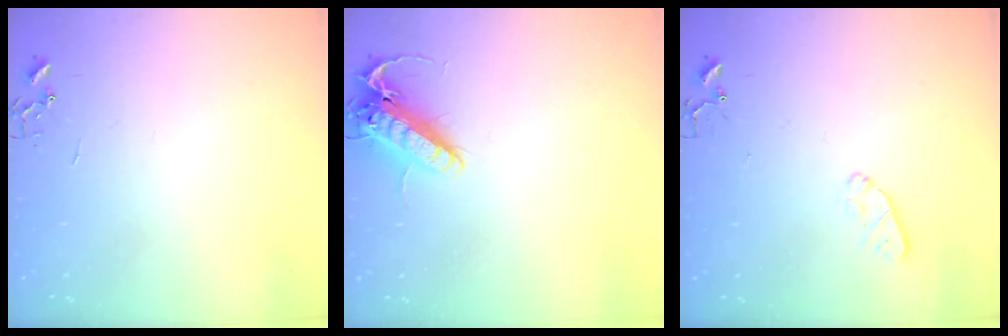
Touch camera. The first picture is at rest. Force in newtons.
{"total": 13.8, "press": 13.6, "slide": 2.3}
{"total": 5.2, "press": 5.1, "slide": 0.7}